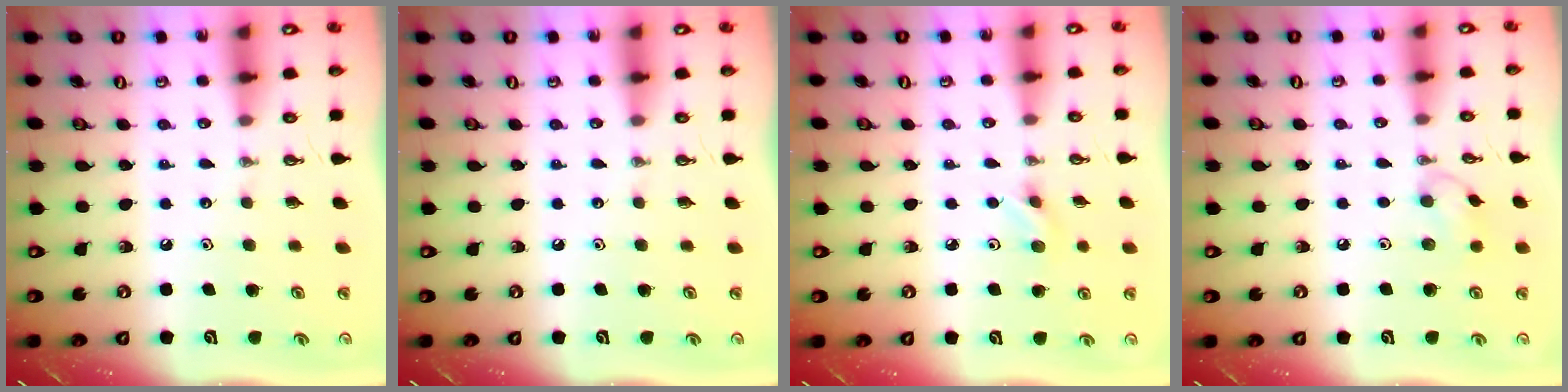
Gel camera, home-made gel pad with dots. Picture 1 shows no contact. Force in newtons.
{"total": 0.0}
{"total": 4.1, "press": 4.0, "slide": 1.1}
{"total": 7.4, "press": 7.2, "slide": 1.7}